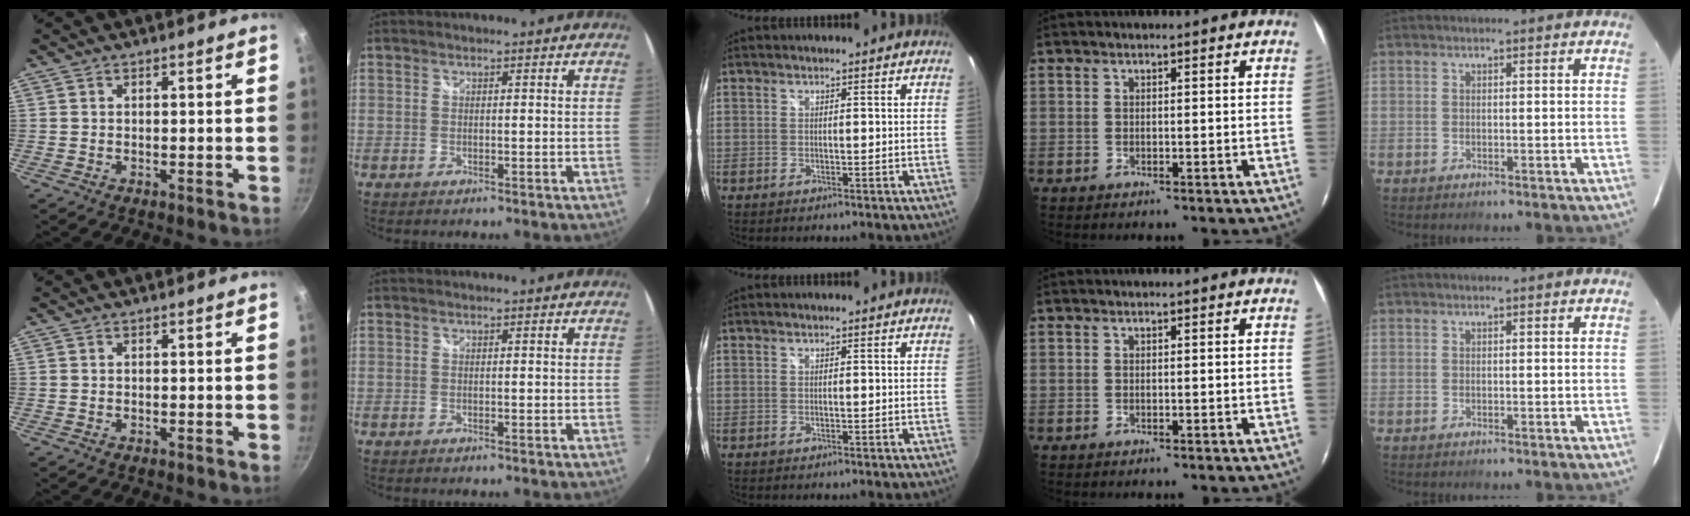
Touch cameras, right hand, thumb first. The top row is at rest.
{}